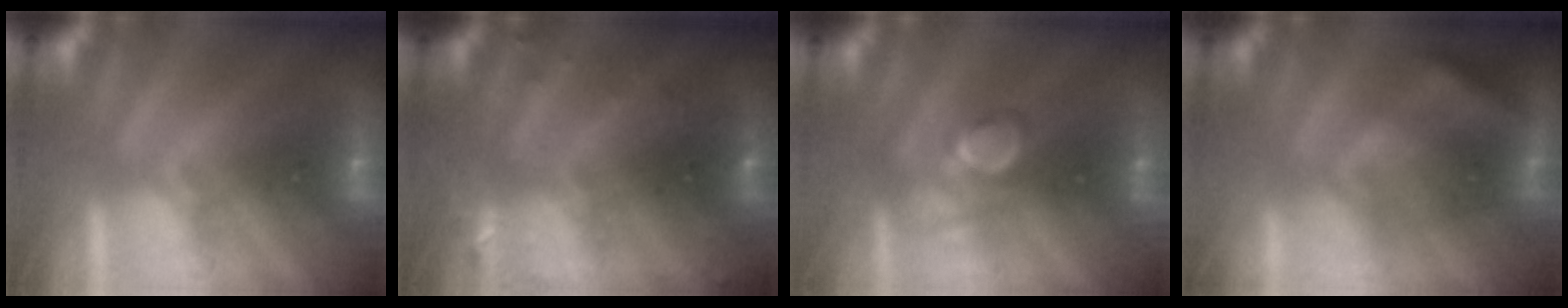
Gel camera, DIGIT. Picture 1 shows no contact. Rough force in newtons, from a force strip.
{"total": 2.9}
{"total": 2.8}
{"total": 3.7}